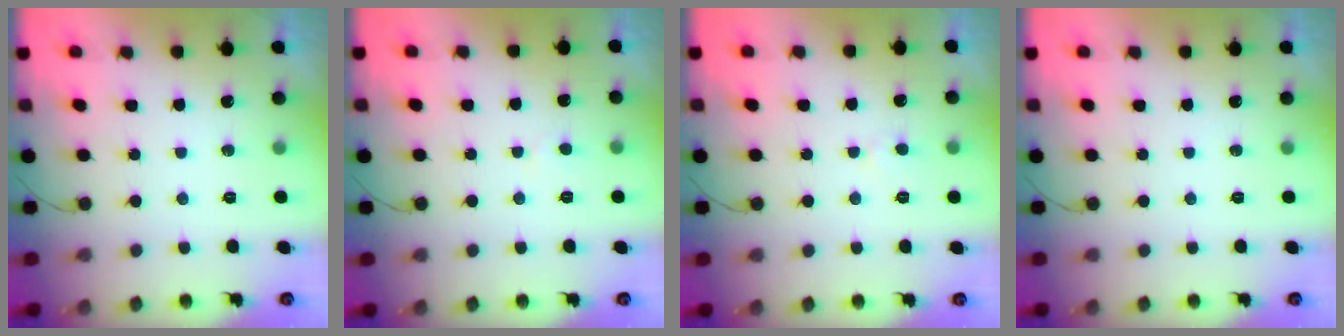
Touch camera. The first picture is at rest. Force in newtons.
{"total": 1.8, "press": 1.8, "slide": 0.2}
{"total": 2.6, "press": 2.6, "slide": 0.2}
{"total": 0.0}